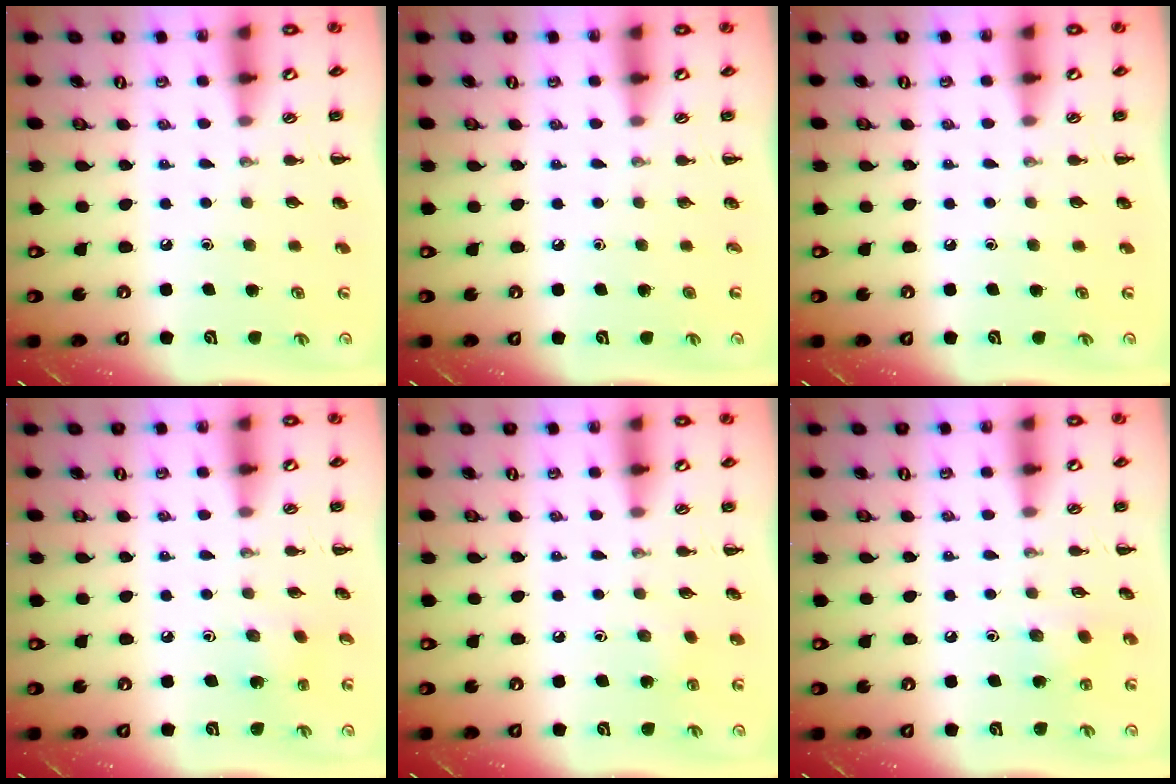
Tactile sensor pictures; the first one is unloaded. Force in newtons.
{"total": 0.0}
{"total": 0.0}
{"total": 1.9, "press": 1.7, "slide": 0.7}
{"total": 5.3, "press": 5.1, "slide": 1.3}
{"total": 4.6, "press": 4.4, "slide": 1.1}